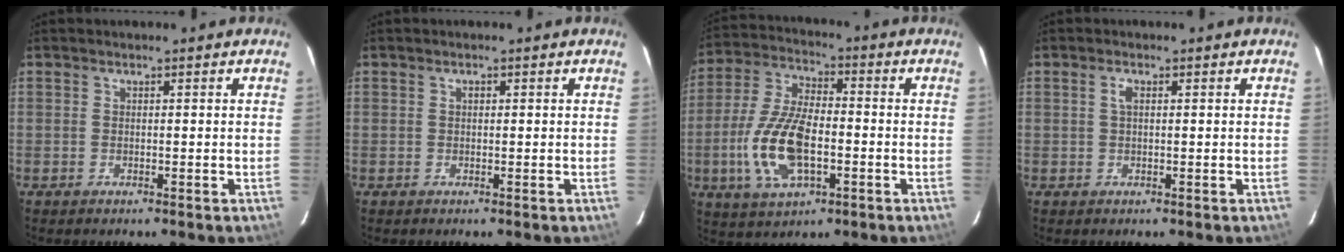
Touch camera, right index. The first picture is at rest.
{"total": 0.5, "force": [0.1, 0.4, 0.3], "torque": [-0.004, 0.004, 0.001]}
{"total": 14.8, "force": [-3.7, 6.8, 12.7], "torque": [-0.273, -0.001, -0.067]}
{"total": 1.3, "force": [0.3, 0.5, 1.1], "torque": [-0.024, 0.004, 0.004]}